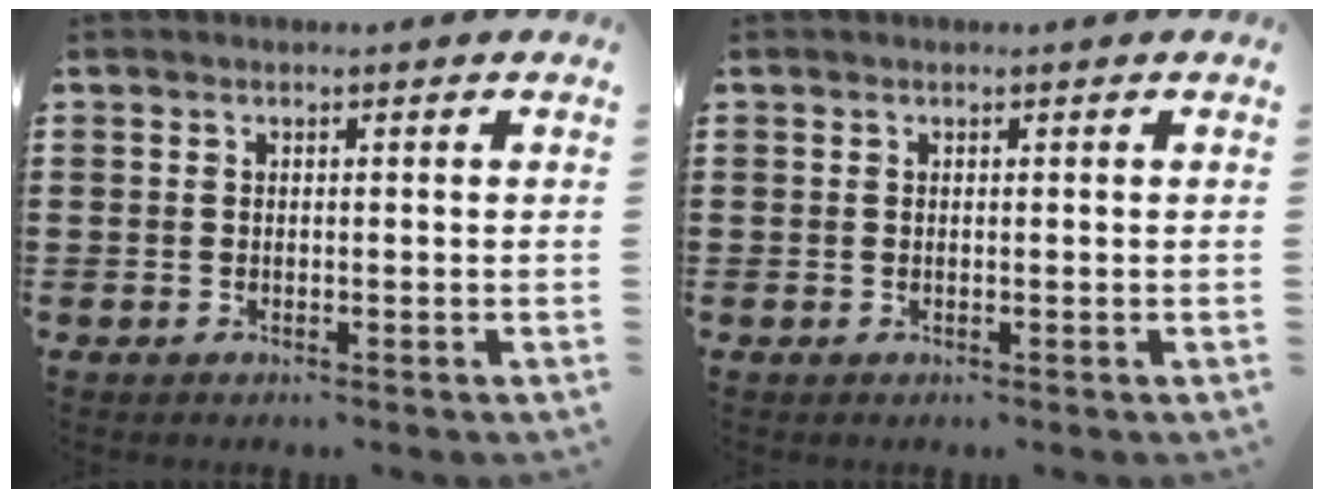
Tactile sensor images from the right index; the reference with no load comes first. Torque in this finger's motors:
{"motor_torque": [-0.72, 0.72, 0.00, 0.00]}